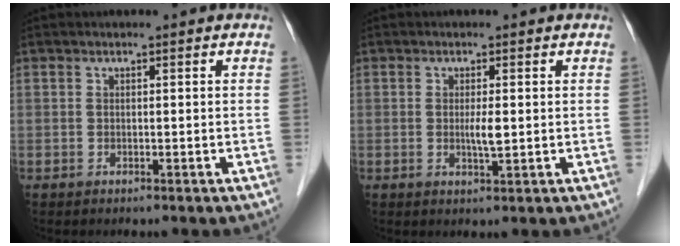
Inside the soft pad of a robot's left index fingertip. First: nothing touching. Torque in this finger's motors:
{"motor_torque": [0.36, 0.34, 0.06, 0.01]}